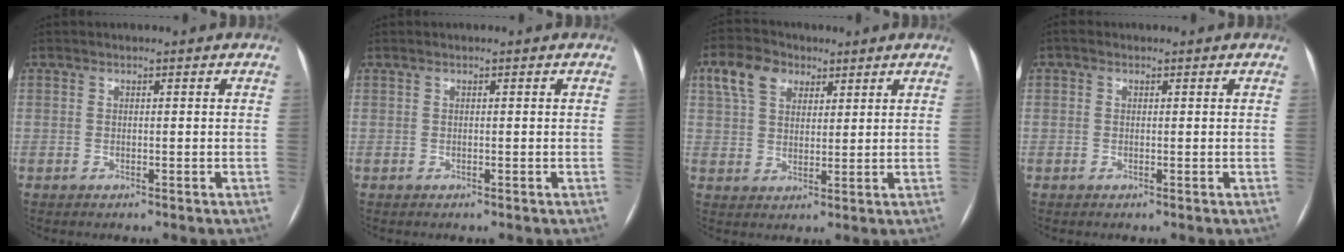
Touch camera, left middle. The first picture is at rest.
{"total": 0.0}
{"total": 7.3, "force": [3.8, 4.9, 3.9], "torque": [-0.084, 0.029, 0.073]}
{"total": 2.1, "force": [-1.5, -1.3, -0.7], "torque": [0.014, -0.008, -0.019]}